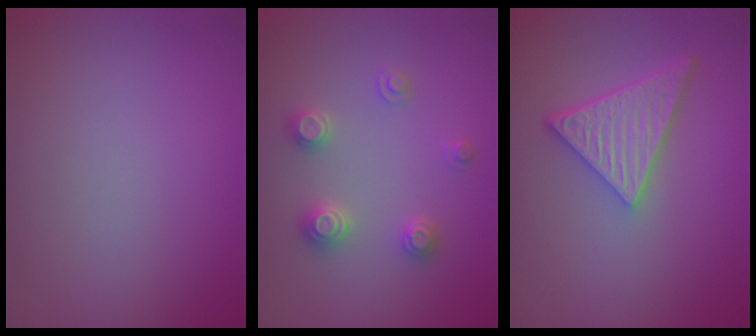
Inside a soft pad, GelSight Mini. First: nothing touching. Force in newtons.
{"total": 2.5, "press": 2.5, "slide": 0.3}
{"total": 5.0, "press": 3.7, "slide": 3.3}